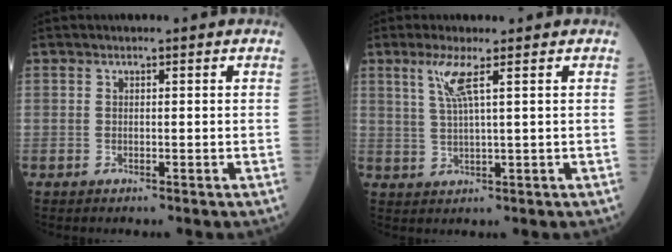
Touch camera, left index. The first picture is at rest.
{"total": 4.0, "force": [1.8, -0.4, 3.5], "torque": [-0.080, -0.004, 0.039]}